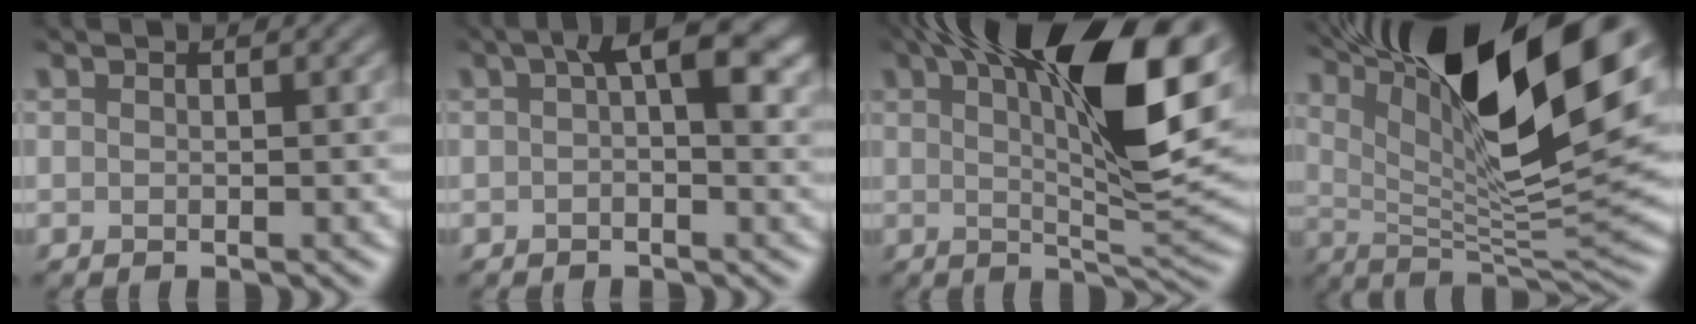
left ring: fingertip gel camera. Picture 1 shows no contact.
{"total": 5.0, "force": [1.4, 1.8, 4.5], "torque": [-0.056, 0.010, 0.013]}
{"total": 14.8, "force": [5.9, 3.6, 13.1], "torque": [-0.185, 0.011, 0.092]}
{"total": 16.0, "force": [8.6, 4.0, 12.9], "torque": [-0.206, 0.014, 0.154]}